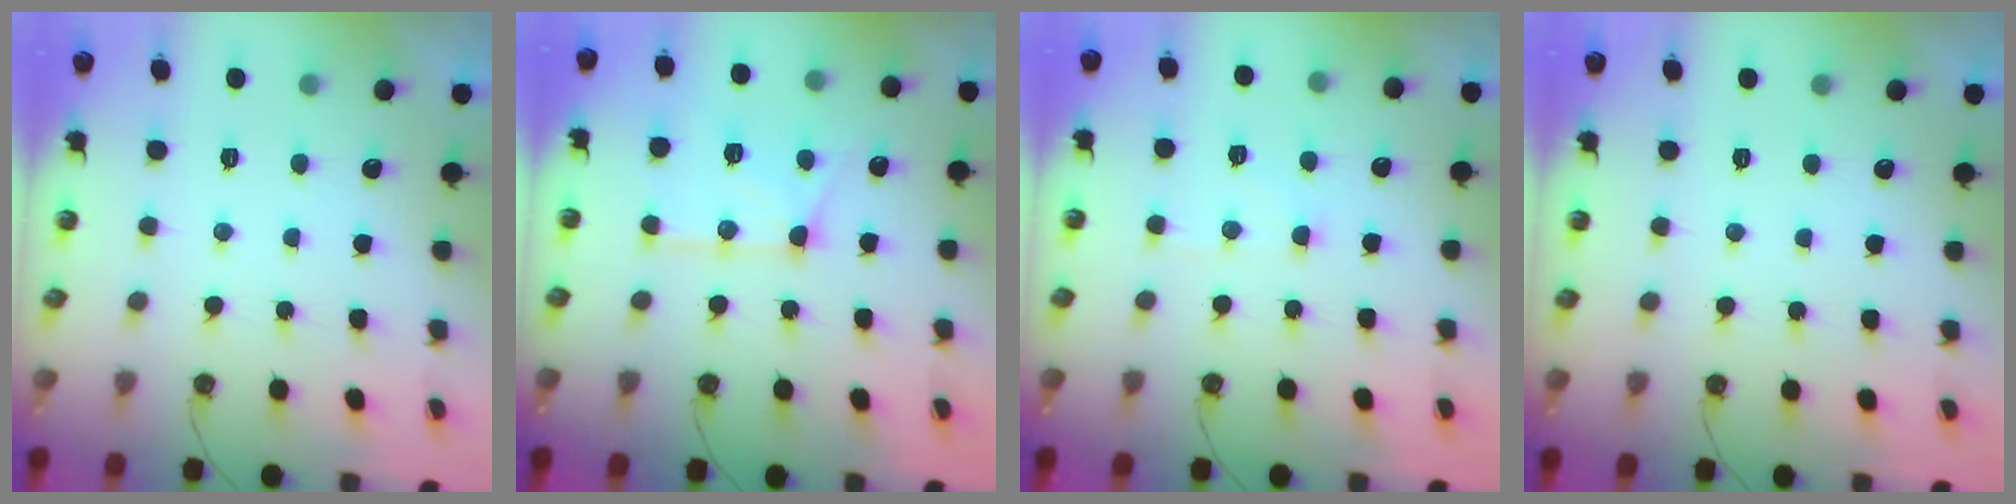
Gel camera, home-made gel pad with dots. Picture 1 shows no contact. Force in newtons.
{"total": 13.0, "press": 12.9, "slide": 1.3}
{"total": 4.8, "press": 4.8, "slide": 0.6}
{"total": 0.0}